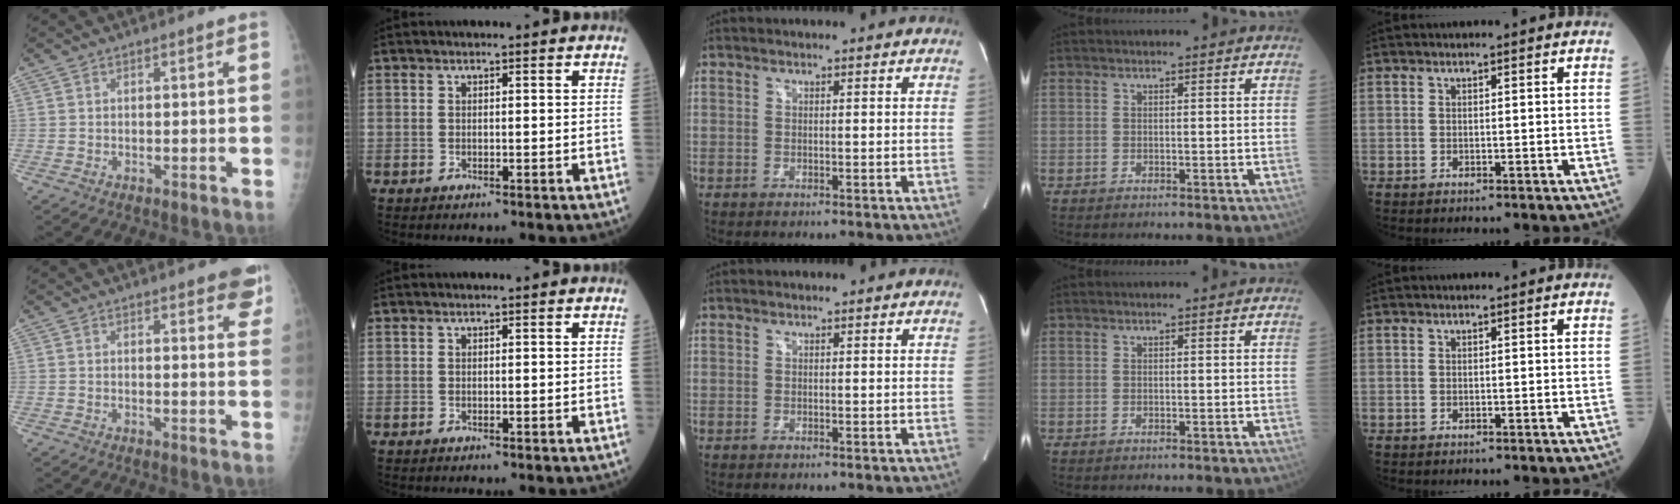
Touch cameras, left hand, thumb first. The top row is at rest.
{"thumb": {"total": 7.2, "force": [5.2, 2.3, 4.5], "torque": [-0.026, -0.021, 0.053]}}